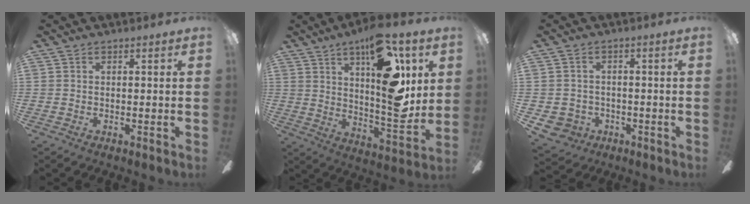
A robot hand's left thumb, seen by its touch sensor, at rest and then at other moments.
{"total": 21.9, "force": [9.8, 8.0, 17.8], "torque": [-0.250, -0.059, 0.156]}
{"total": 4.5, "force": [-1.3, 4.2, 0.8], "torque": [-0.043, 0.005, -0.026]}